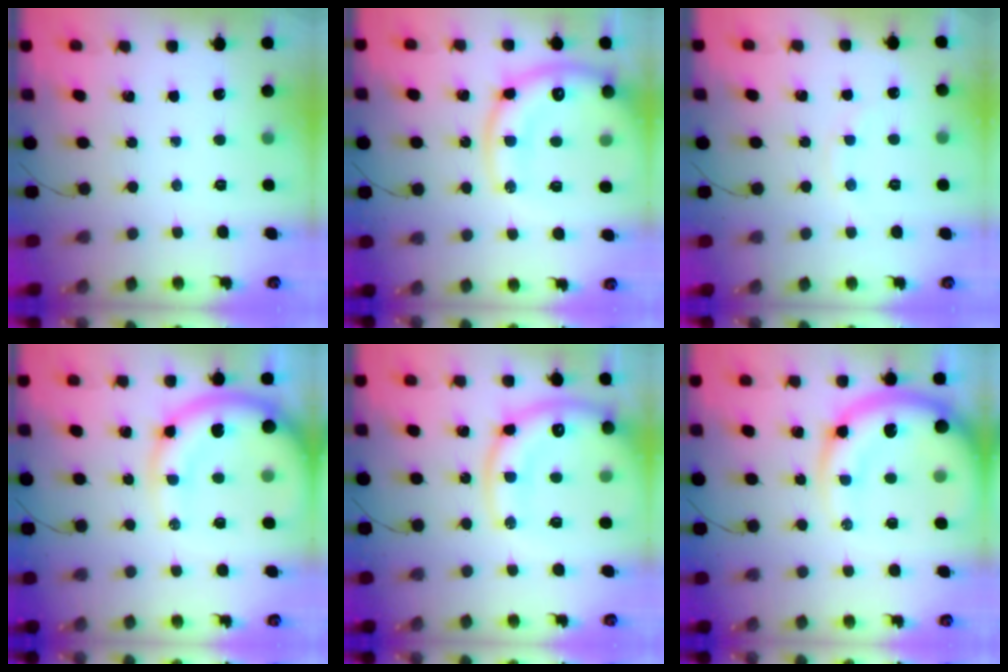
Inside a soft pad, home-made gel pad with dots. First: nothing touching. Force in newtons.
{"total": 18.4, "press": 18.2, "slide": 2.7}
{"total": 6.6, "press": 6.5, "slide": 1.2}
{"total": 14.9, "press": 14.5, "slide": 3.5}
{"total": 18.4, "press": 18.2, "slide": 2.7}
{"total": 16.5, "press": 16.1, "slide": 3.5}